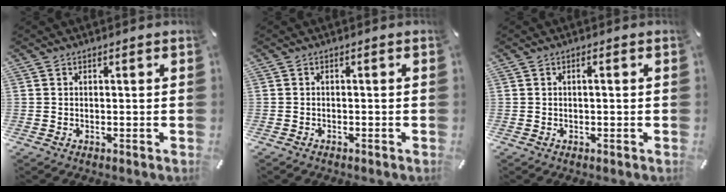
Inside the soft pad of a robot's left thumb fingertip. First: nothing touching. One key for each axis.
{"total": 0.8, "fx": -0.7, "fy": 0.3, "fz": 0.3, "tx": -0.006, "ty": 0.000, "tz": -0.016}
{"total": 1.0, "fx": 0.0, "fy": 0.2, "fz": 1.0, "tx": -0.020, "ty": 0.002, "tz": -0.001}